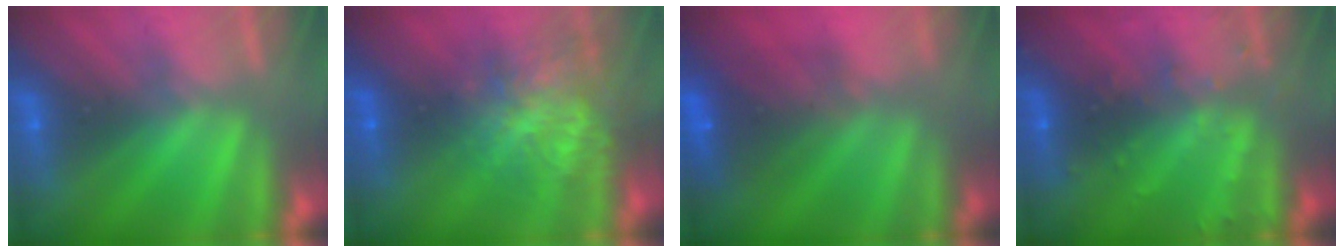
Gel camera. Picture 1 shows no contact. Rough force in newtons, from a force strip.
{"total": 7.5}
{"total": 5.5}
{"total": 3.1}